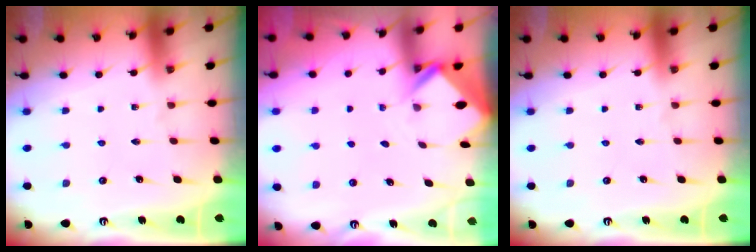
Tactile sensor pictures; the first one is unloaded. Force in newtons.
{"total": 2.7, "press": 2.7, "slide": 0.1}
{"total": 0.0}